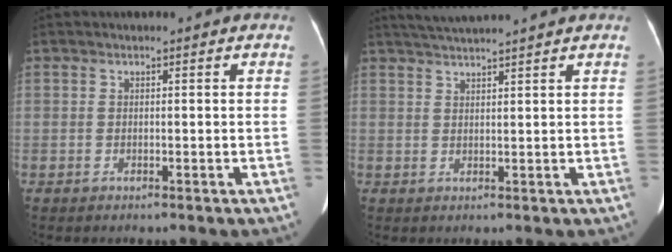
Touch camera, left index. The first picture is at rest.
{"total": 6.1, "force": [5.5, -1.2, 2.3], "torque": [-0.039, 0.025, 0.087]}